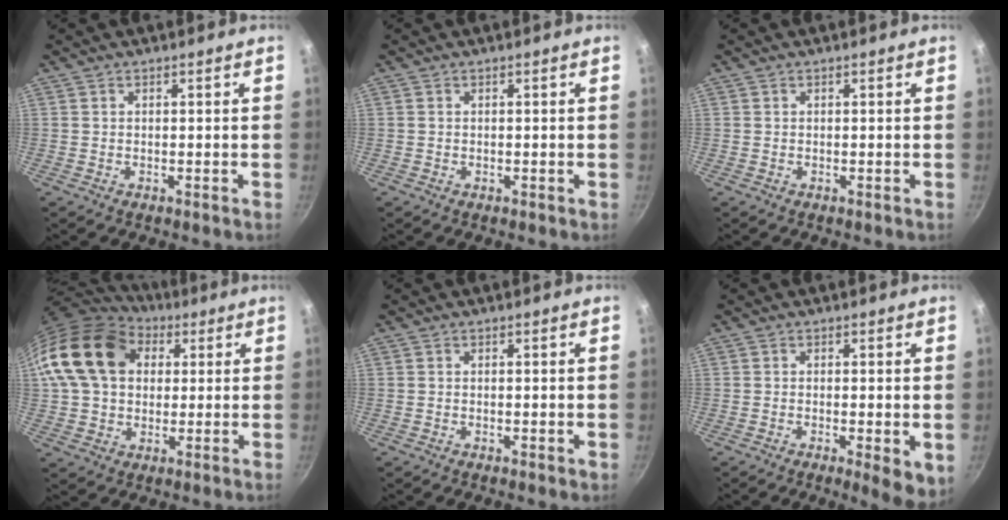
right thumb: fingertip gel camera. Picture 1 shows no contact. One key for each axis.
{"total": 0.0}
{"total": 0.0}
{"total": 18.8, "fx": 4.9, "fy": 14.1, "fz": 11.5, "tx": -0.196, "ty": 0.021, "tz": 0.078}
{"total": 1.0, "fx": -0.1, "fy": 0.3, "fz": 0.9, "tx": -0.013, "ty": 0.000, "tz": -0.003}
{"total": 6.3, "fx": -1.5, "fy": 1.7, "fz": 5.9, "tx": -0.072, "ty": -0.006, "tz": -0.016}